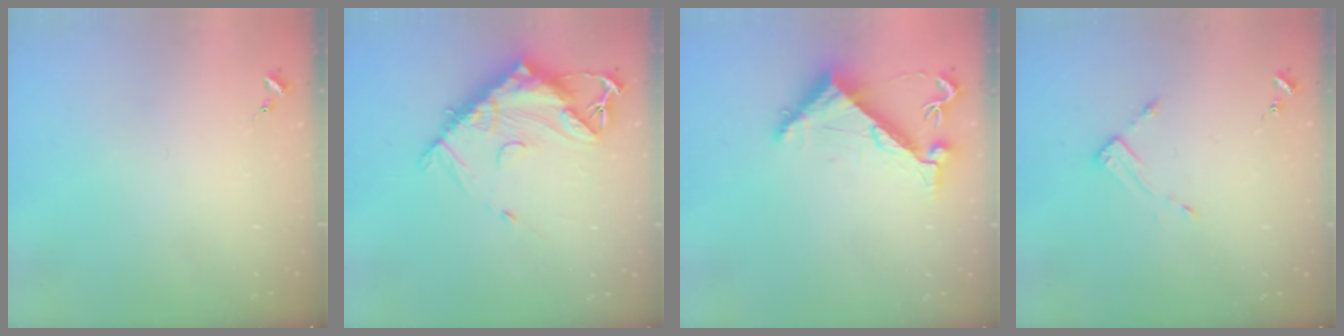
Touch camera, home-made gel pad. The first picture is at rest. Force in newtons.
{"total": 14.5, "press": 14.4, "slide": 1.4}
{"total": 6.7, "press": 6.6, "slide": 0.7}
{"total": 3.7, "press": 3.7, "slide": 0.1}